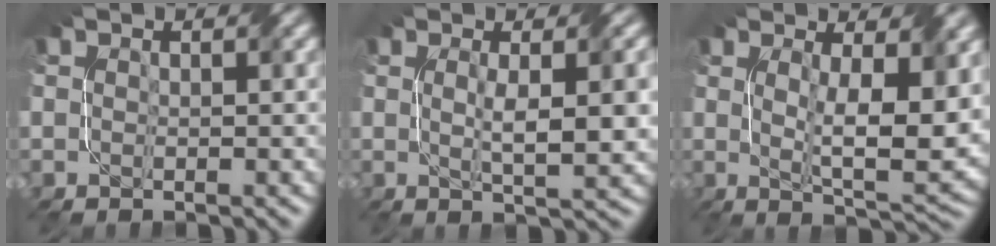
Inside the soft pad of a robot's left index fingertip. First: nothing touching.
{"total": 4.8, "force": [0.4, 1.0, 4.7], "torque": [-0.074, 0.003, 0.008]}
{"total": 8.2, "force": [1.3, 2.4, 7.7], "torque": [-0.130, -0.011, 0.027]}